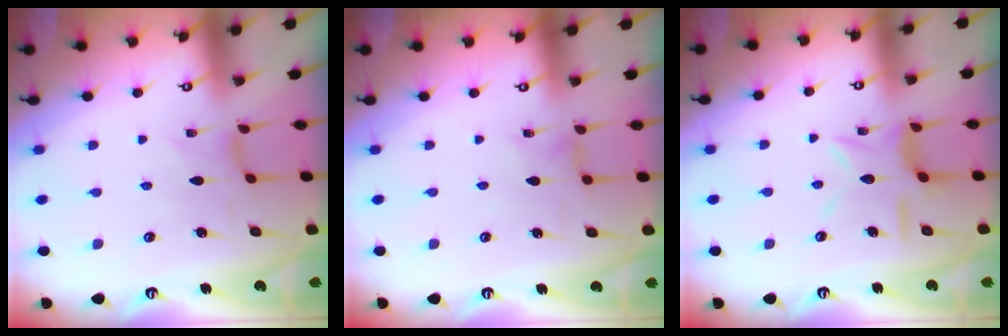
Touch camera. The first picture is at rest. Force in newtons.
{"total": 1.0, "press": 0.9, "slide": 0.3}
{"total": 10.6, "press": 10.5, "slide": 0.8}